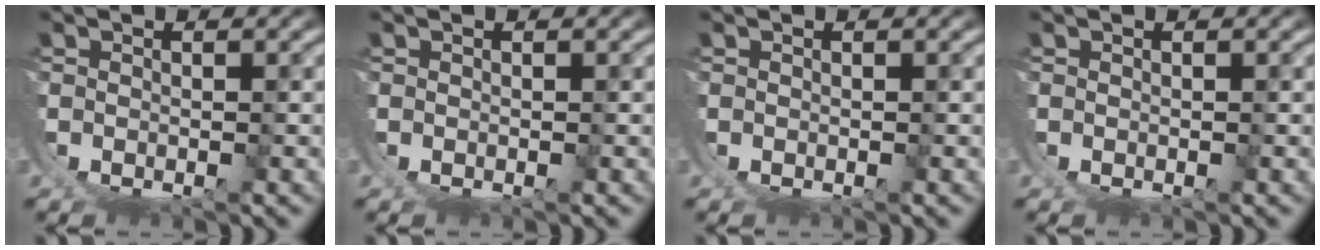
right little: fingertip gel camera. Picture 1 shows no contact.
{"total": 0.0}
{"total": 0.0}
{"total": 0.0}